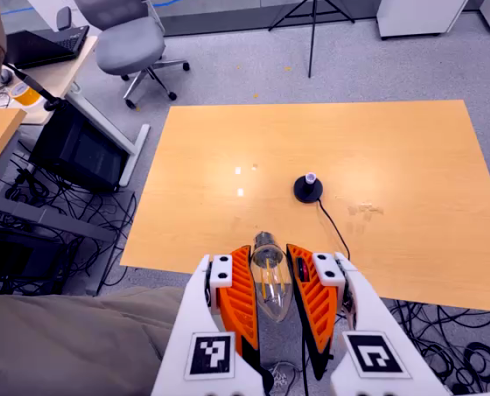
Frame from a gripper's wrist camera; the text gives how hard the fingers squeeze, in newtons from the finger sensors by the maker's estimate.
{"total": 20.5, "left": 22.2, "right": 18.9}